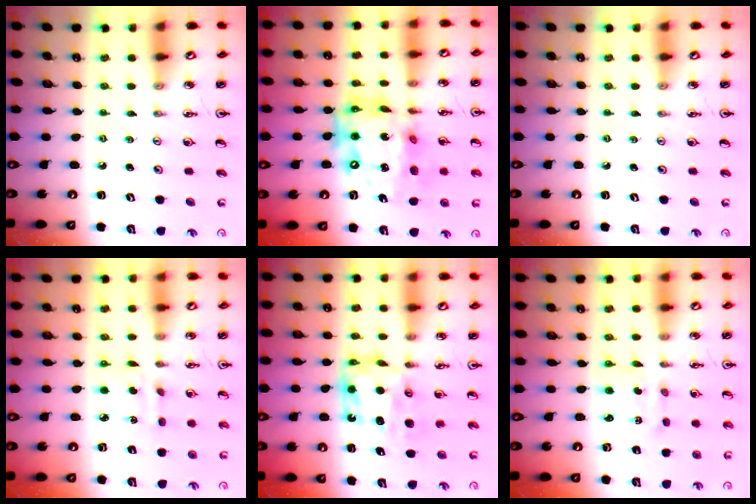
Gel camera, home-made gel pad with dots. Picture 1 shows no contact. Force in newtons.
{"total": 19.3, "press": 19.2, "slide": 1.9}
{"total": 0.0}
{"total": 3.4, "press": 3.4, "slide": 0.1}
{"total": 7.7, "press": 7.7, "slide": 0.8}
{"total": 2.2, "press": 2.0, "slide": 0.8}